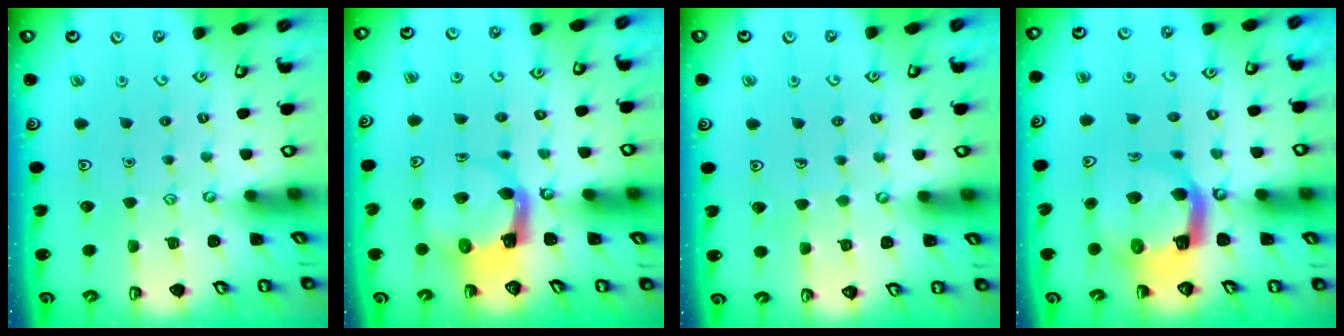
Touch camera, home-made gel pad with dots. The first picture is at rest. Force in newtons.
{"total": 3.9, "press": 3.8, "slide": 0.6}
{"total": 2.5, "press": 2.5, "slide": 0.2}
{"total": 7.8, "press": 7.7, "slide": 1.1}